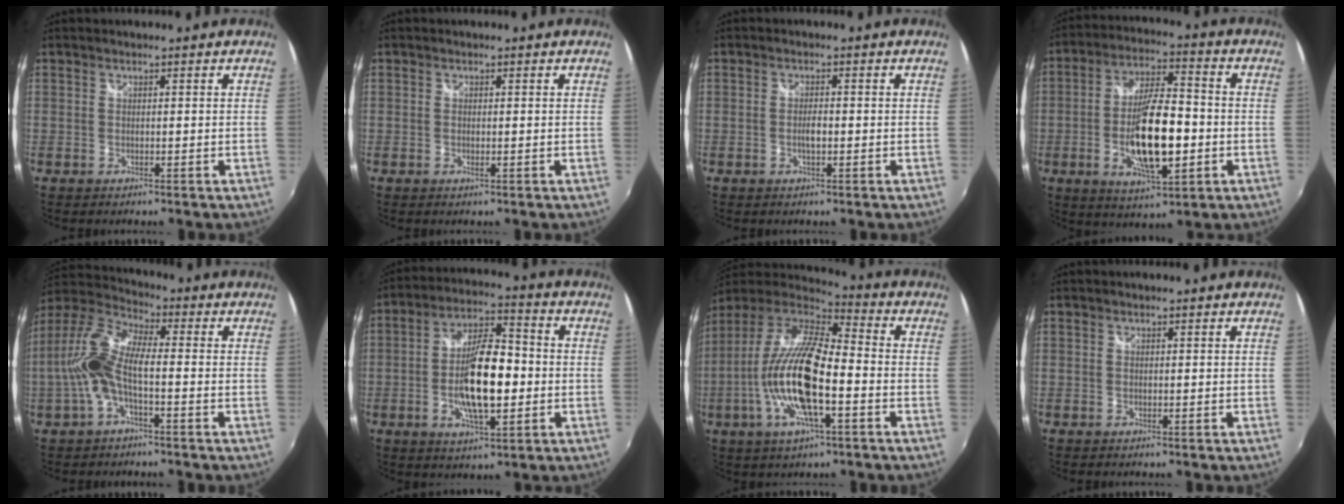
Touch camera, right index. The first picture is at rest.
{"total": 0.5, "force": [0.1, 0.1, 0.5], "torque": [-0.013, 0.003, 0.000]}
{"total": 1.9, "force": [-0.4, 0.6, 1.7], "torque": [-0.033, 0.004, -0.006]}
{"total": 15.1, "force": [-3.1, 4.7, 13.9], "torque": [-0.260, -0.001, -0.049]}
{"total": 11.0, "force": [-1.8, 3.8, 10.2], "torque": [-0.219, 0.013, -0.038]}
{"total": 13.5, "force": [-2.1, 4.6, 12.5], "torque": [-0.235, 0.005, -0.036]}
{"total": 19.1, "force": [-4.9, 5.3, 17.7], "torque": [-0.340, -0.013, -0.098]}
{"total": 0.0}